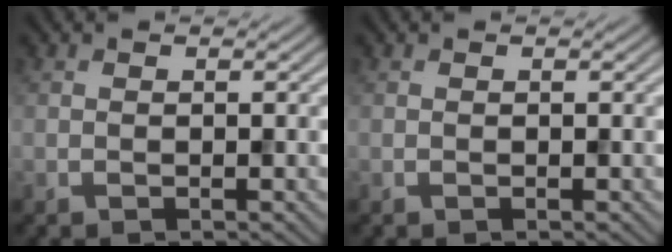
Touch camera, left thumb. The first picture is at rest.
{"total": 0.0}